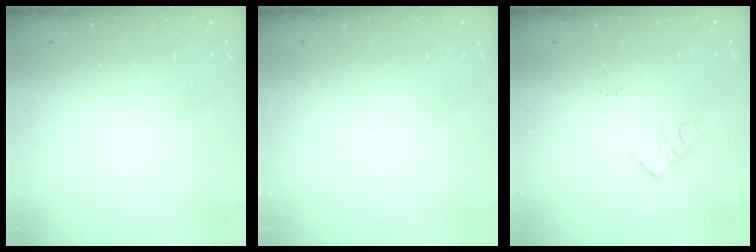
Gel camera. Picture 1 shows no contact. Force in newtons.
{"total": 0.0}
{"total": 6.6, "press": 6.6, "slide": 0.7}